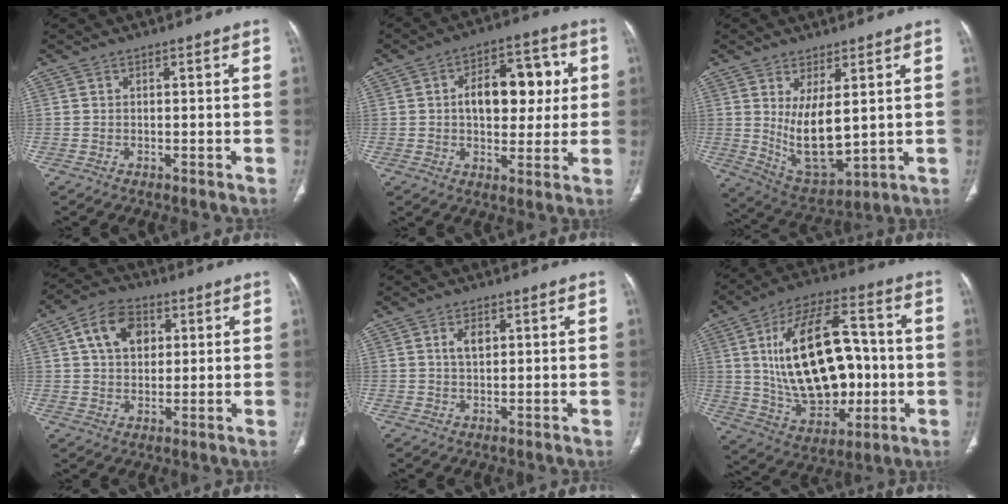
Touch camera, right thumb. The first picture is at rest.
{"total": 14.3, "force": [2.0, 8.6, 11.2], "torque": [-0.114, 0.019, 0.026]}
{"total": 11.7, "force": [1.7, 5.0, 10.4], "torque": [-0.167, -0.031, 0.055]}
{"total": 10.2, "force": [3.3, 7.2, 6.6], "torque": [-0.088, 0.003, 0.052]}
{"total": 3.1, "force": [1.0, 1.8, 2.3], "torque": [-0.034, -0.001, 0.018]}
{"total": 24.5, "force": [0.8, 14.0, 20.1], "torque": [-0.310, 0.015, 0.029]}